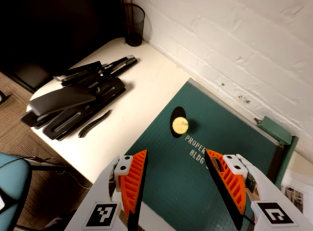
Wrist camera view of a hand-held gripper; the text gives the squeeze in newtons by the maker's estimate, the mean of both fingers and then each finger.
{"total": 0.0}